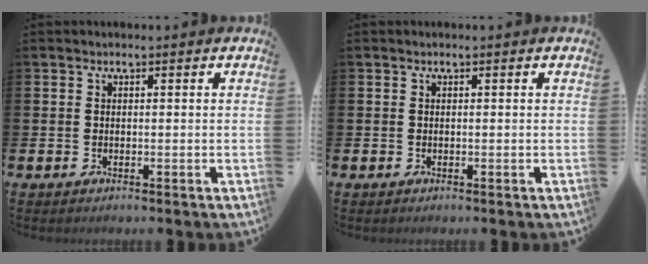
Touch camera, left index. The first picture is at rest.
{"total": 0.0}